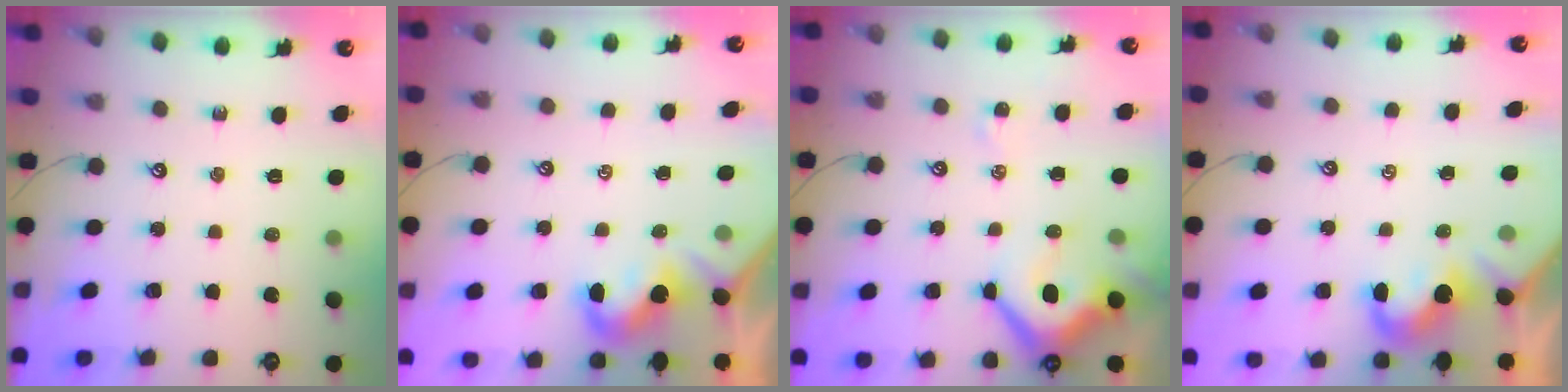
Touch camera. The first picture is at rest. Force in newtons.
{"total": 2.0, "press": 1.9, "slide": 0.6}
{"total": 10.1, "press": 10.0, "slide": 1.5}
{"total": 0.0}